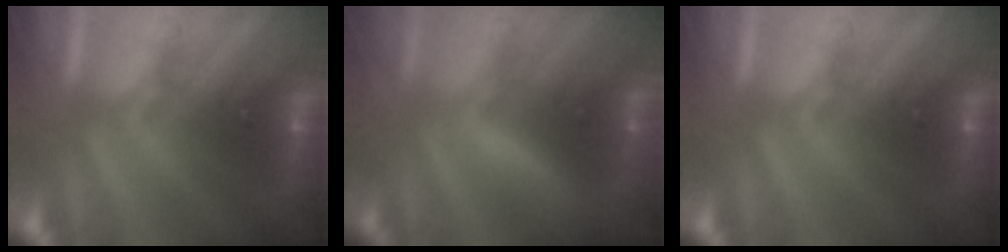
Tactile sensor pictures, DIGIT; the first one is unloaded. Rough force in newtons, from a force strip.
{"total": 1.7}
{"total": 0.0}